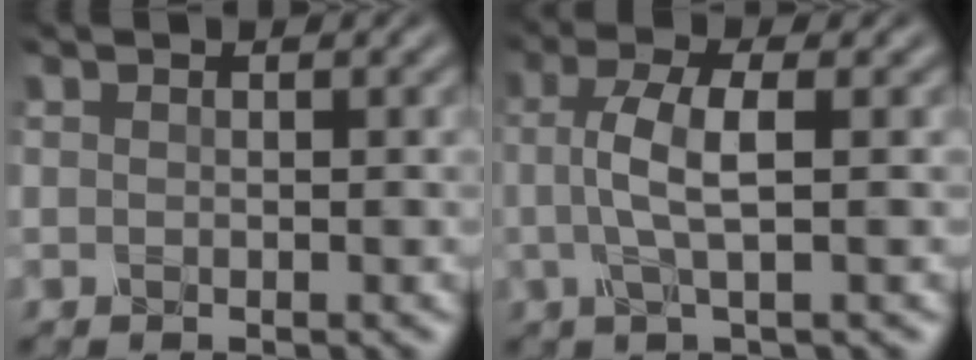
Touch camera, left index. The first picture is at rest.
{"total": 3.5, "force": [-0.4, 0.7, 3.4], "torque": [-0.075, 0.002, -0.010]}